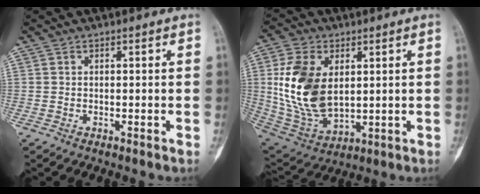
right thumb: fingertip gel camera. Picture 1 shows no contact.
{"total": 17.5, "force": [2.7, 10.8, 13.5], "torque": [-0.249, -0.018, 0.066]}